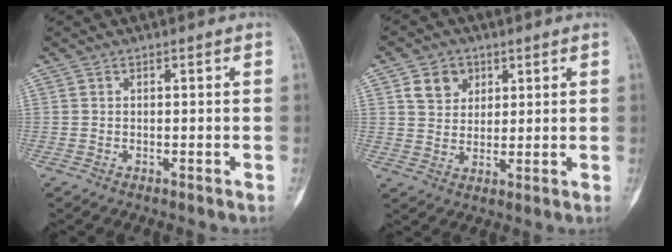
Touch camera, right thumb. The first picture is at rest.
{"total": 6.2, "force": [2.8, 5.0, 2.4], "torque": [-0.015, -0.011, 0.050]}